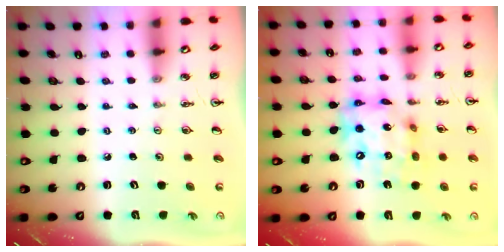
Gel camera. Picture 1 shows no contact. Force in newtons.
{"total": 15.3, "press": 15.2, "slide": 2.0}